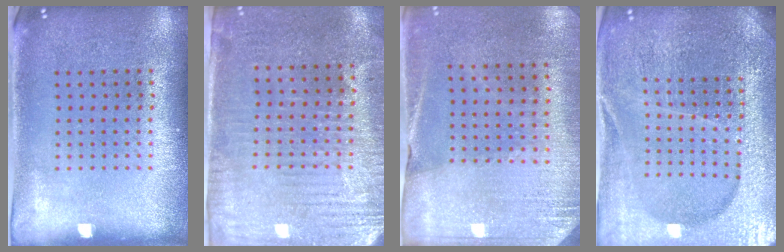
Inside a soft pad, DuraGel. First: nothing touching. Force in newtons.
{"total": 3.1, "press": 2.7, "slide": 1.5}
{"total": 2.6, "press": 2.5, "slide": 0.8}
{"total": 5.1, "press": 4.7, "slide": 2.0}